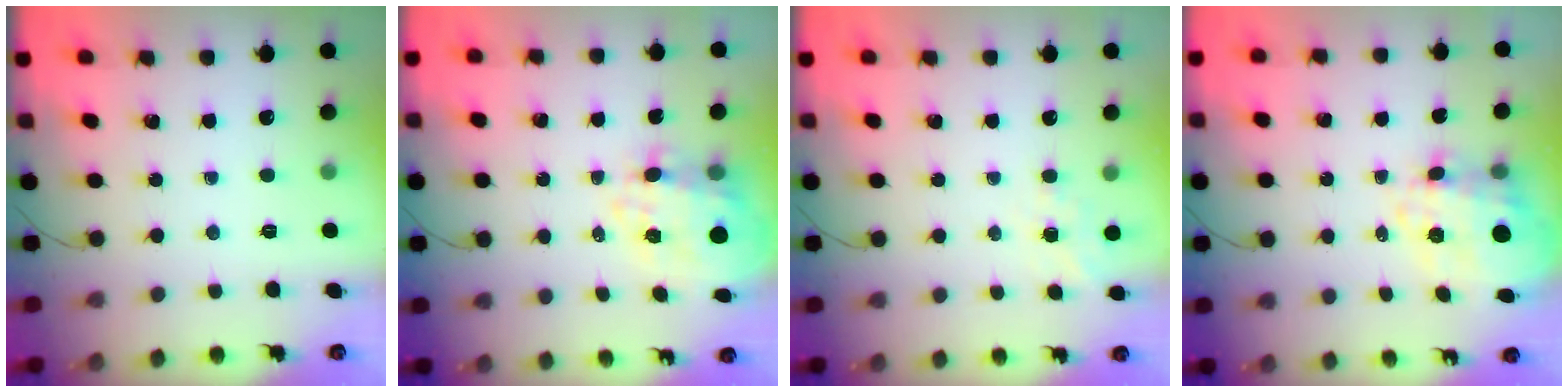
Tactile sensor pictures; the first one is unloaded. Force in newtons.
{"total": 9.2, "press": 8.7, "slide": 3.0}
{"total": 6.0, "press": 5.8, "slide": 1.6}
{"total": 7.7, "press": 7.1, "slide": 3.1}